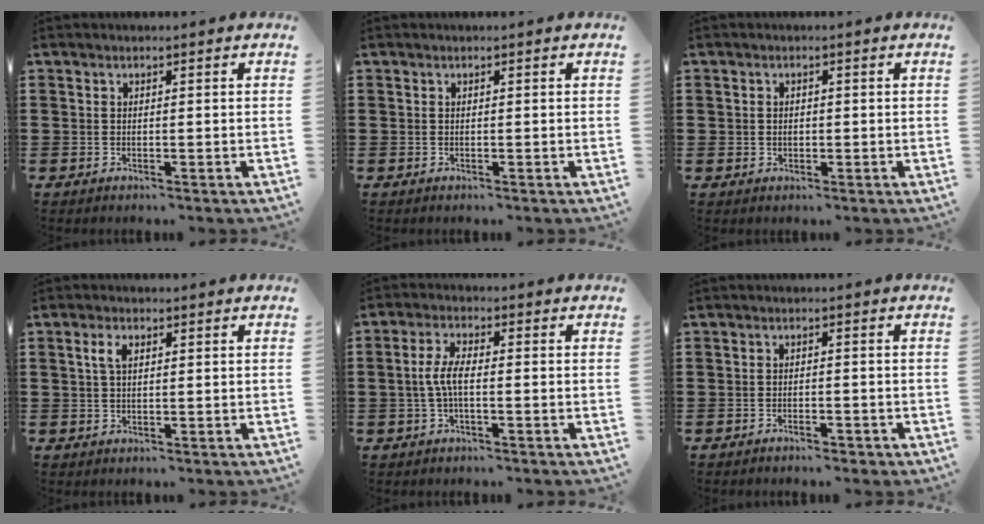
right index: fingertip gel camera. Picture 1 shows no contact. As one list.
[{"total": 0.0}, {"total": 0.9, "force": [0.1, 0.9, 0.4], "torque": [-0.010, 0.005, 0.001]}, {"total": 2.6, "force": [0.8, 1.3, 2.1], "torque": [-0.045, 0.009, 0.012]}, {"total": 4.4, "force": [-0.7, 1.4, 4.1], "torque": [-0.103, -0.004, -0.023]}, {"total": 1.3, "force": [-1.2, 0.2, 0.4], "torque": [-0.013, 0.000, -0.025]}]